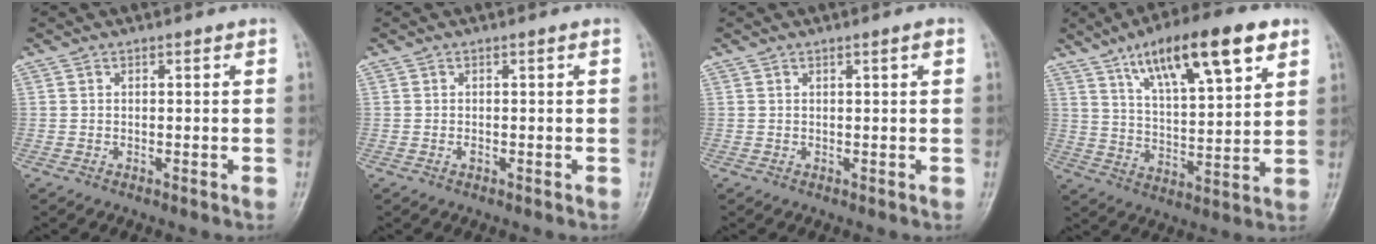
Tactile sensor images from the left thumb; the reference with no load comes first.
{"total": 0.7, "force": [-0.2, 0.3, 0.6], "torque": [-0.011, 0.004, -0.001]}
{"total": 1.2, "force": [0.6, 0.0, 1.1], "torque": [-0.018, 0.000, 0.009]}
{"total": 18.5, "force": [10.0, 5.6, 14.5], "torque": [-0.208, -0.030, 0.167]}